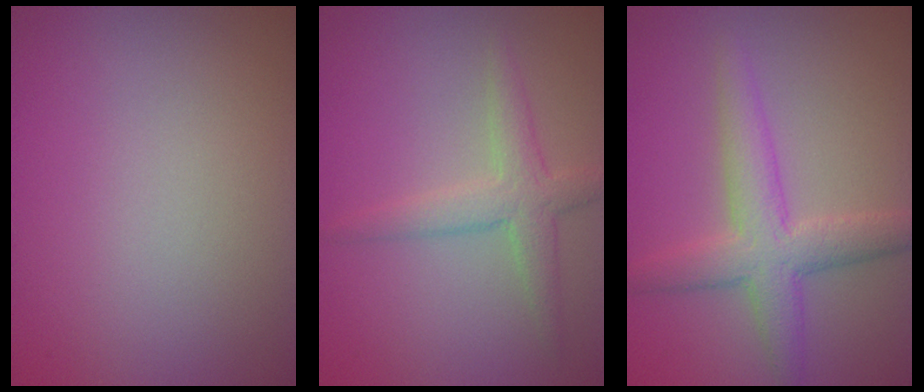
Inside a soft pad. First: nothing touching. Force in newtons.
{"total": 2.9, "press": 2.9, "slide": 0.2}
{"total": 4.6, "press": 4.6, "slide": 0.1}